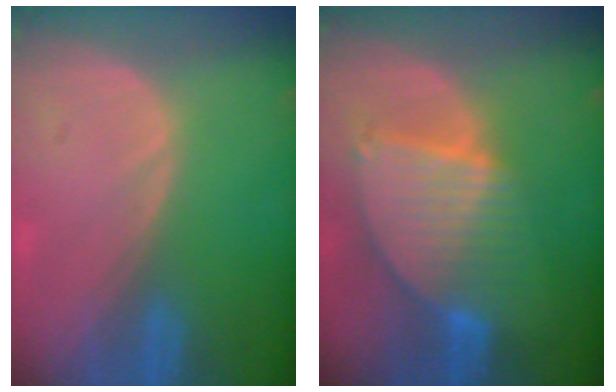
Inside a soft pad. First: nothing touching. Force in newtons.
{"total": 8.5, "press": 7.5, "slide": 4.1}